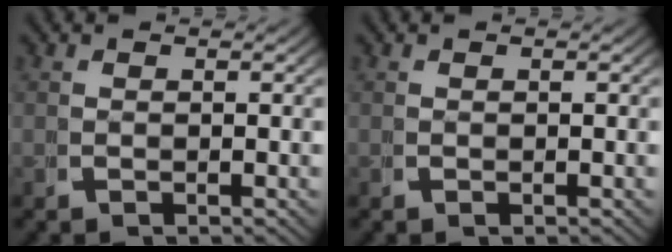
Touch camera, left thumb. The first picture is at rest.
{"total": 0.0}